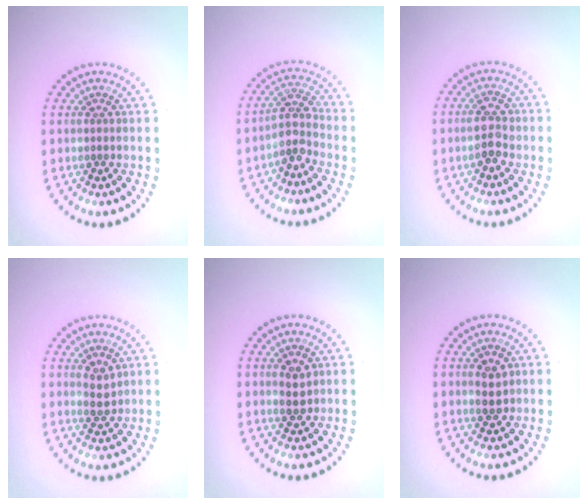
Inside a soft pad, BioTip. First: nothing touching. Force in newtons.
{"total": 3.1, "press": 2.4, "slide": 2.0}
{"total": 2.5, "press": 2.4, "slide": 0.6}
{"total": 1.8, "press": 1.7, "slide": 0.5}
{"total": 1.9, "press": 1.8, "slide": 0.3}
{"total": 1.9, "press": 1.9, "slide": 0.1}